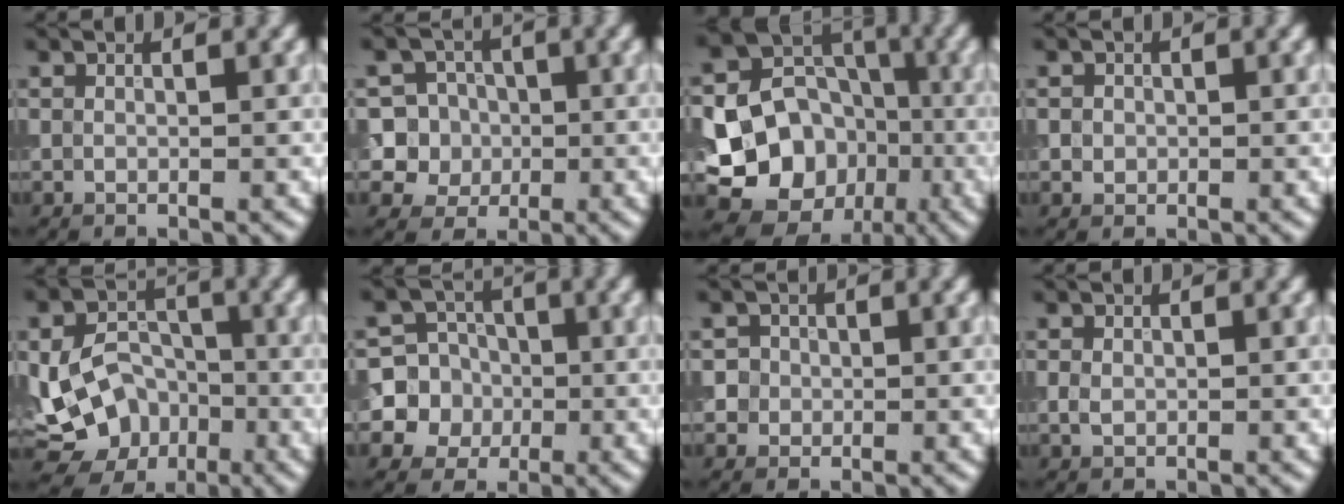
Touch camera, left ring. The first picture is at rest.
{"total": 6.9, "force": [0.0, 6.6, 1.9], "torque": [-0.025, 0.028, -0.009]}
{"total": 15.3, "force": [-4.3, 13.2, 6.5], "torque": [-0.114, -0.025, -0.077]}
{"total": 1.0, "force": [0.0, 0.9, 0.3], "torque": [0.004, -0.003, 0.000]}
{"total": 9.8, "force": [-2.2, 7.9, 5.3], "torque": [-0.053, -0.015, -0.036]}
{"total": 8.6, "force": [-1.1, 8.4, 1.6], "torque": [-0.036, 0.018, -0.044]}
{"total": 2.5, "force": [0.5, 2.4, 0.7], "torque": [0.006, 0.003, 0.004]}
{"total": 1.0, "force": [0.0, 0.8, 0.6], "torque": [-0.013, -0.001, 0.000]}